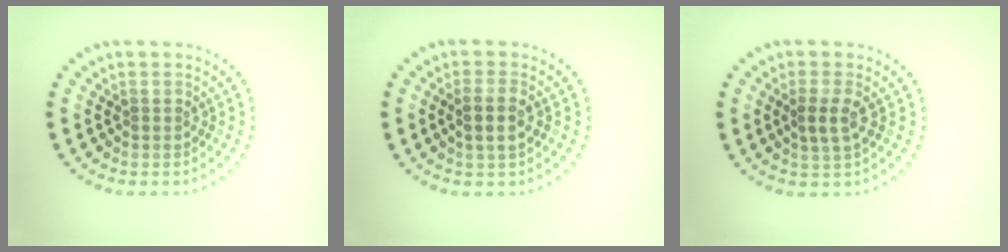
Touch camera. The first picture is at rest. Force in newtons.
{"total": 2.4, "press": 2.3, "slide": 0.9}
{"total": 2.1, "press": 2.0, "slide": 0.7}